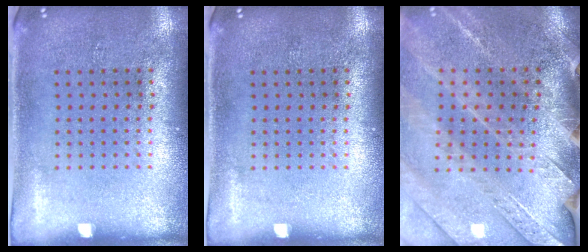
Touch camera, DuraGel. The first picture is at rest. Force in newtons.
{"total": 0.0}
{"total": 2.9, "press": 2.9, "slide": 0.4}